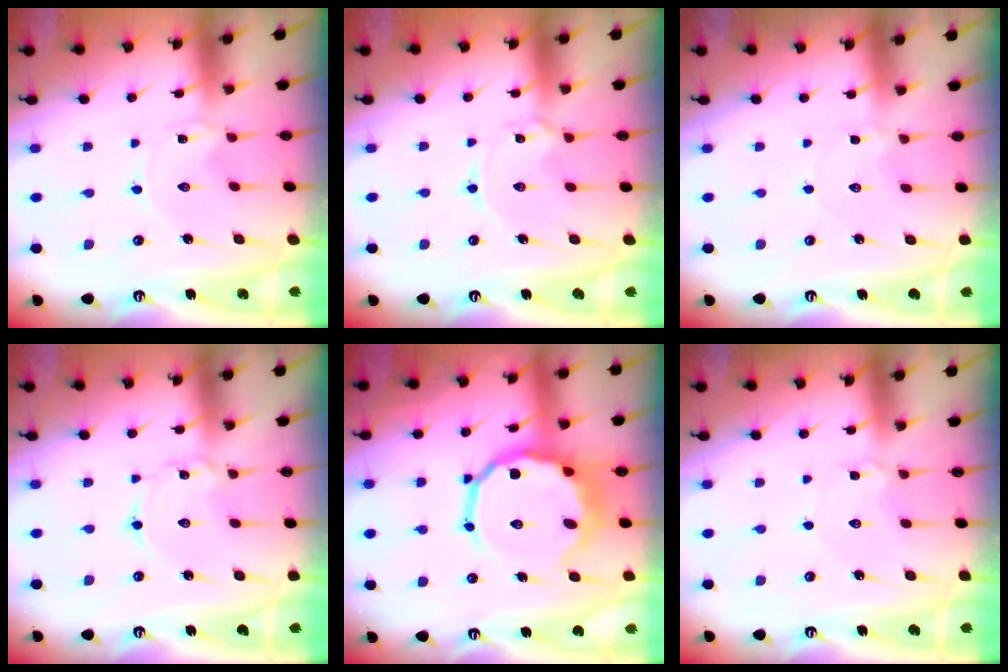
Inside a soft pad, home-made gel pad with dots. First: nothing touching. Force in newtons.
{"total": 2.3, "press": 2.3, "slide": 0.4}
{"total": 2.2, "press": 2.1, "slide": 0.3}
{"total": 2.3, "press": 2.3, "slide": 0.2}
{"total": 14.3, "press": 13.8, "slide": 3.5}
{"total": 2.6, "press": 2.6, "slide": 0.3}